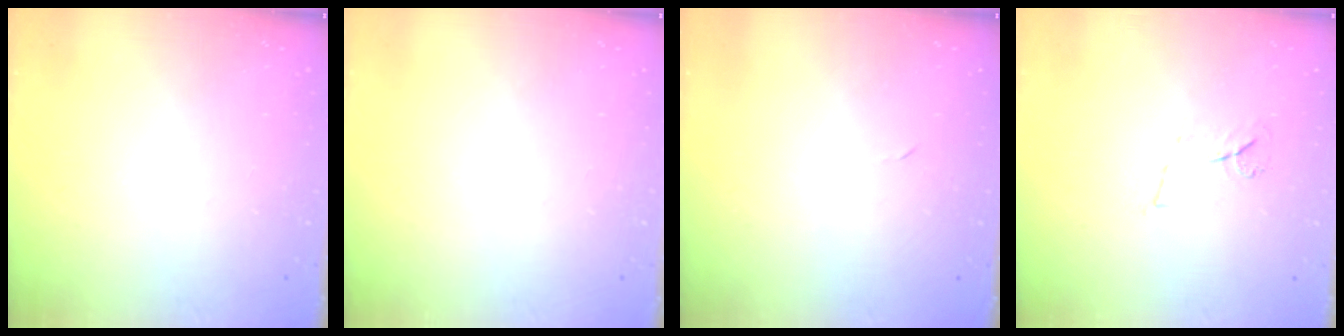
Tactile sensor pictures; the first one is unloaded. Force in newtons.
{"total": 0.0}
{"total": 2.3, "press": 2.3, "slide": 0.4}
{"total": 6.5, "press": 6.5, "slide": 0.8}